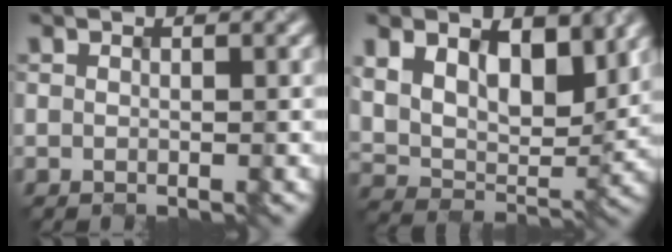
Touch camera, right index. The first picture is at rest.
{"total": 8.4, "force": [3.8, 5.2, 5.5], "torque": [-0.107, 0.003, 0.043]}